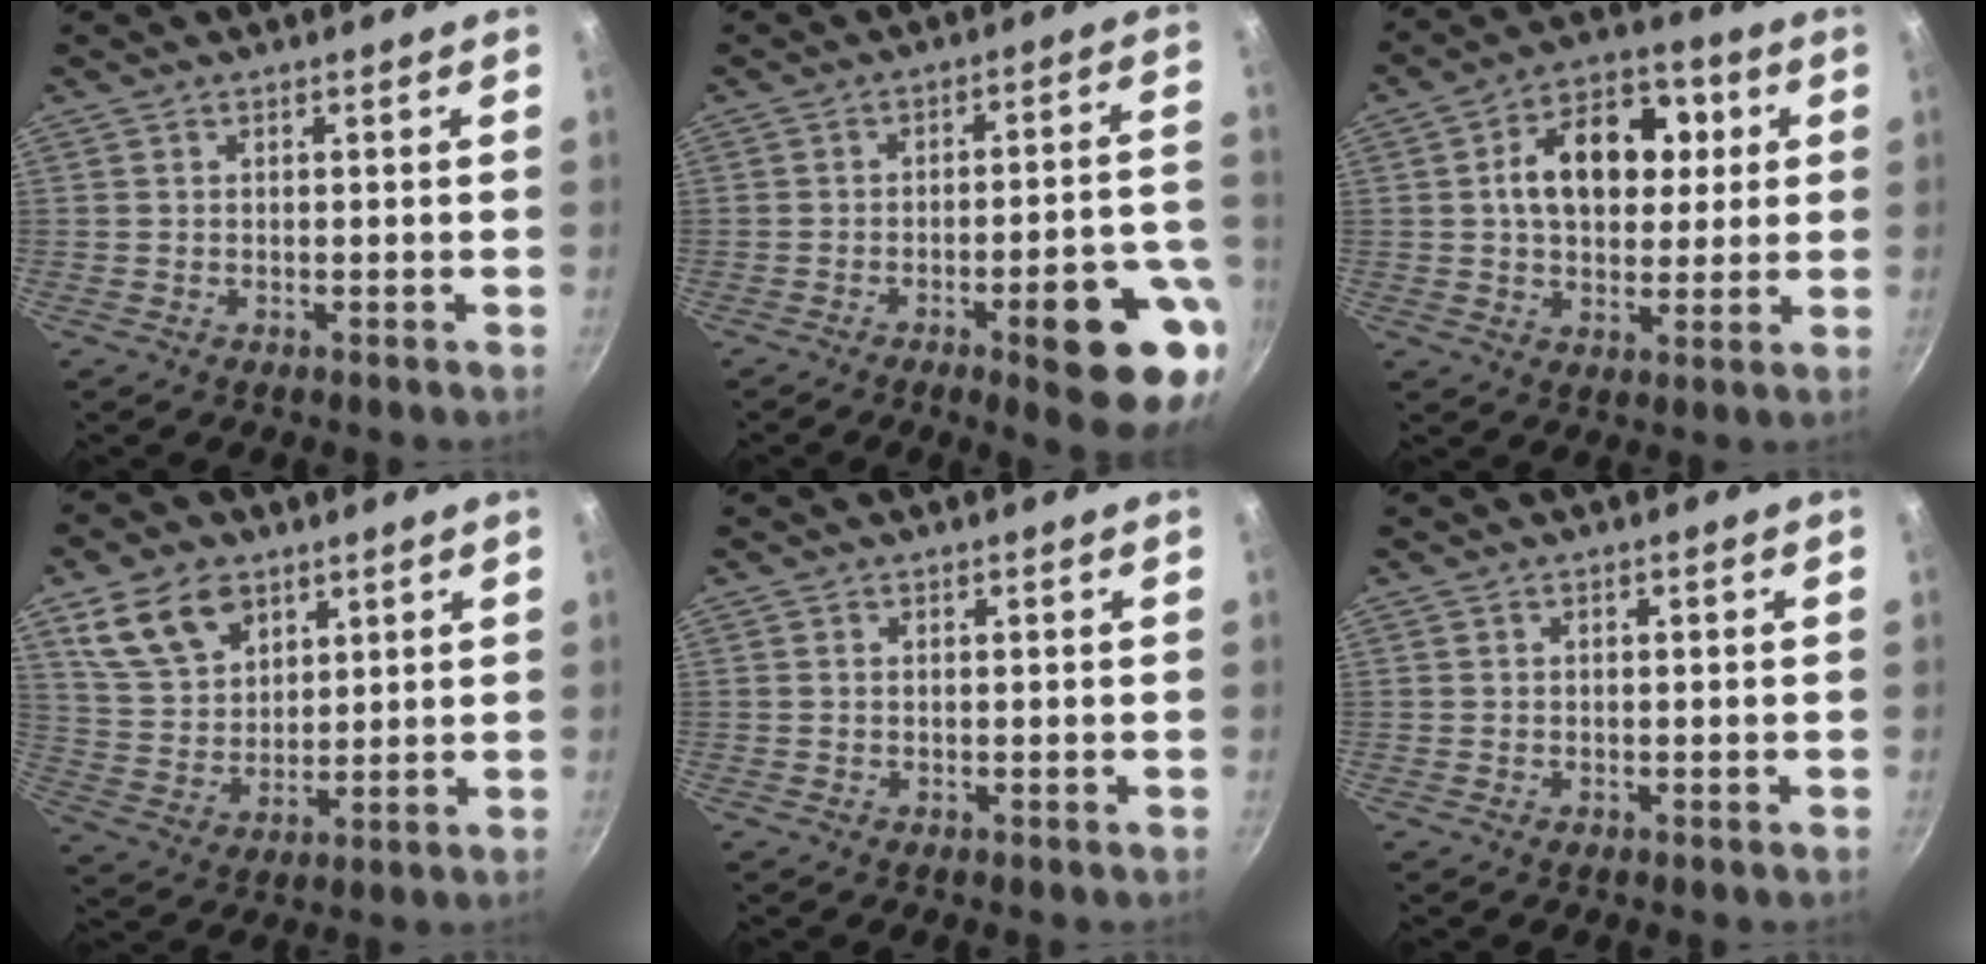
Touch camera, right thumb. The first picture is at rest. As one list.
[{"total": 17.7, "force": [-7.1, 4.2, 15.7], "torque": [-0.149, 0.033, -0.083]}, {"total": 15.8, "force": [2.9, 10.4, 11.5], "torque": [-0.143, 0.015, 0.039]}, {"total": 11.8, "force": [6.6, 7.7, 6.0], "torque": [-0.092, -0.023, 0.134]}, {"total": 0.0}, {"total": 0.0}]